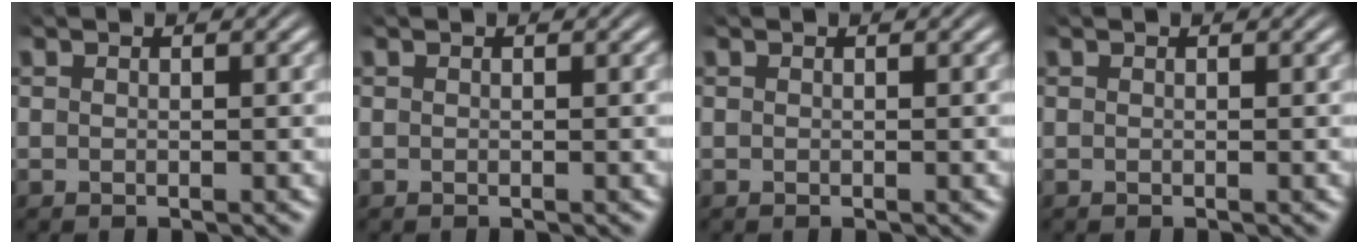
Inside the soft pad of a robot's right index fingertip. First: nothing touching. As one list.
[{"total": 0.0}, {"total": 0.0}, {"total": 0.0}]